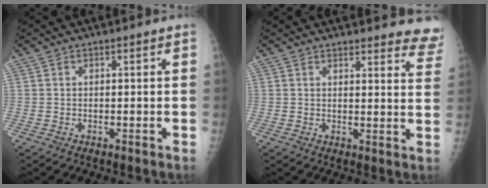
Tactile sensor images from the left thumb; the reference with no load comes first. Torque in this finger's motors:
{"motor_torque": [-0.12, -0.09, -0.16, -0.22, 0.05]}